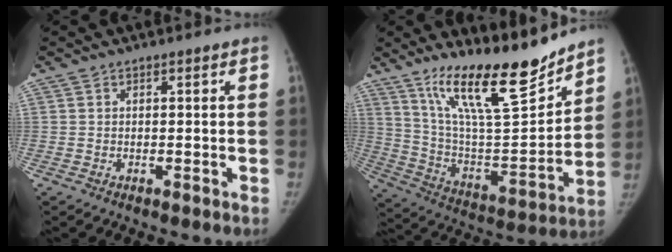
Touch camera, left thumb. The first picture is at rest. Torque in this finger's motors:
{"motor_torque": [0.20, 0.19, 1.41, -1.37, 0.29]}